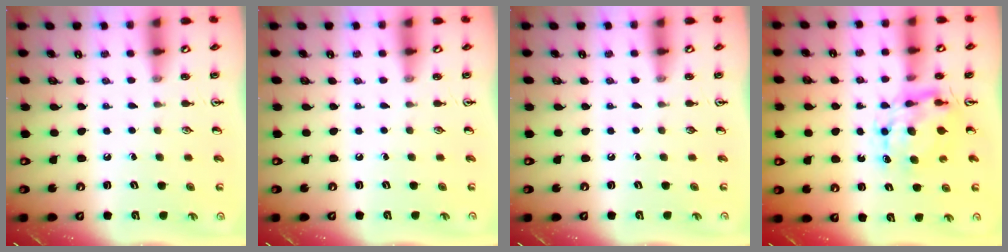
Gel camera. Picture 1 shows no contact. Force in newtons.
{"total": 0.0}
{"total": 0.0}
{"total": 7.7, "press": 7.7, "slide": 0.7}